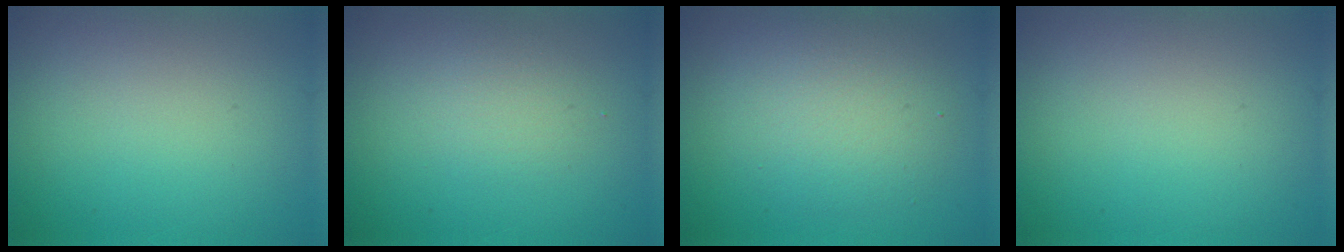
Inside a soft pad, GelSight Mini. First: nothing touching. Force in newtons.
{"total": 1.7, "press": 1.7, "slide": 0.1}
{"total": 4.6, "press": 4.6, "slide": 0.2}
{"total": 0.0}